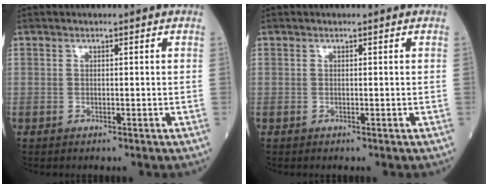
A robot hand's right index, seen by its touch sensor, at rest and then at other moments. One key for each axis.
{"total": 0.0}